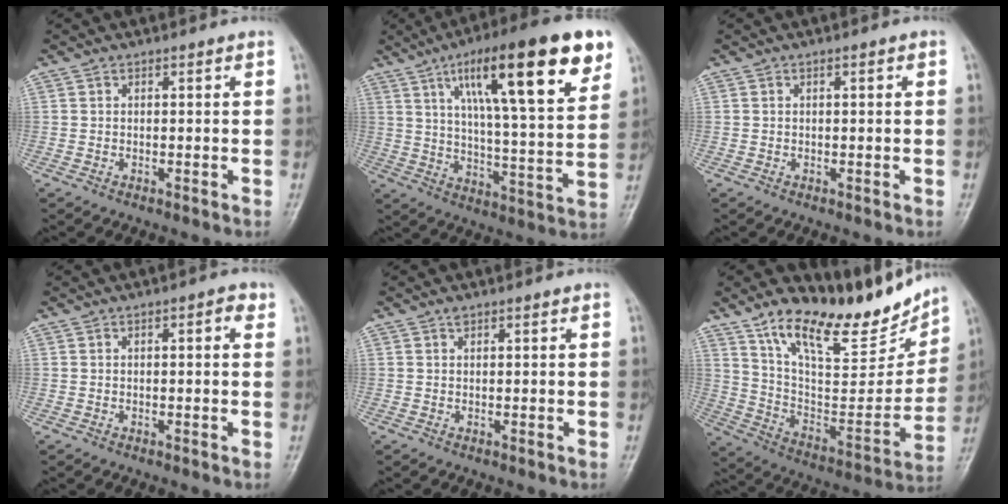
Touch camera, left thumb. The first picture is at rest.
{"total": 25.0, "force": [12.4, 5.8, 20.9], "torque": [-0.297, -0.018, 0.194]}
{"total": 1.0, "force": [0.2, 0.2, 0.9], "torque": [-0.016, 0.001, 0.003]}
{"total": 2.3, "force": [0.8, 0.8, 2.0], "torque": [-0.026, 0.002, 0.006]}
{"total": 0.8, "force": [0.5, 0.4, 0.4], "torque": [-0.004, 0.008, 0.010]}
{"total": 21.8, "force": [16.8, 7.6, 11.6], "torque": [-0.130, -0.085, 0.287]}